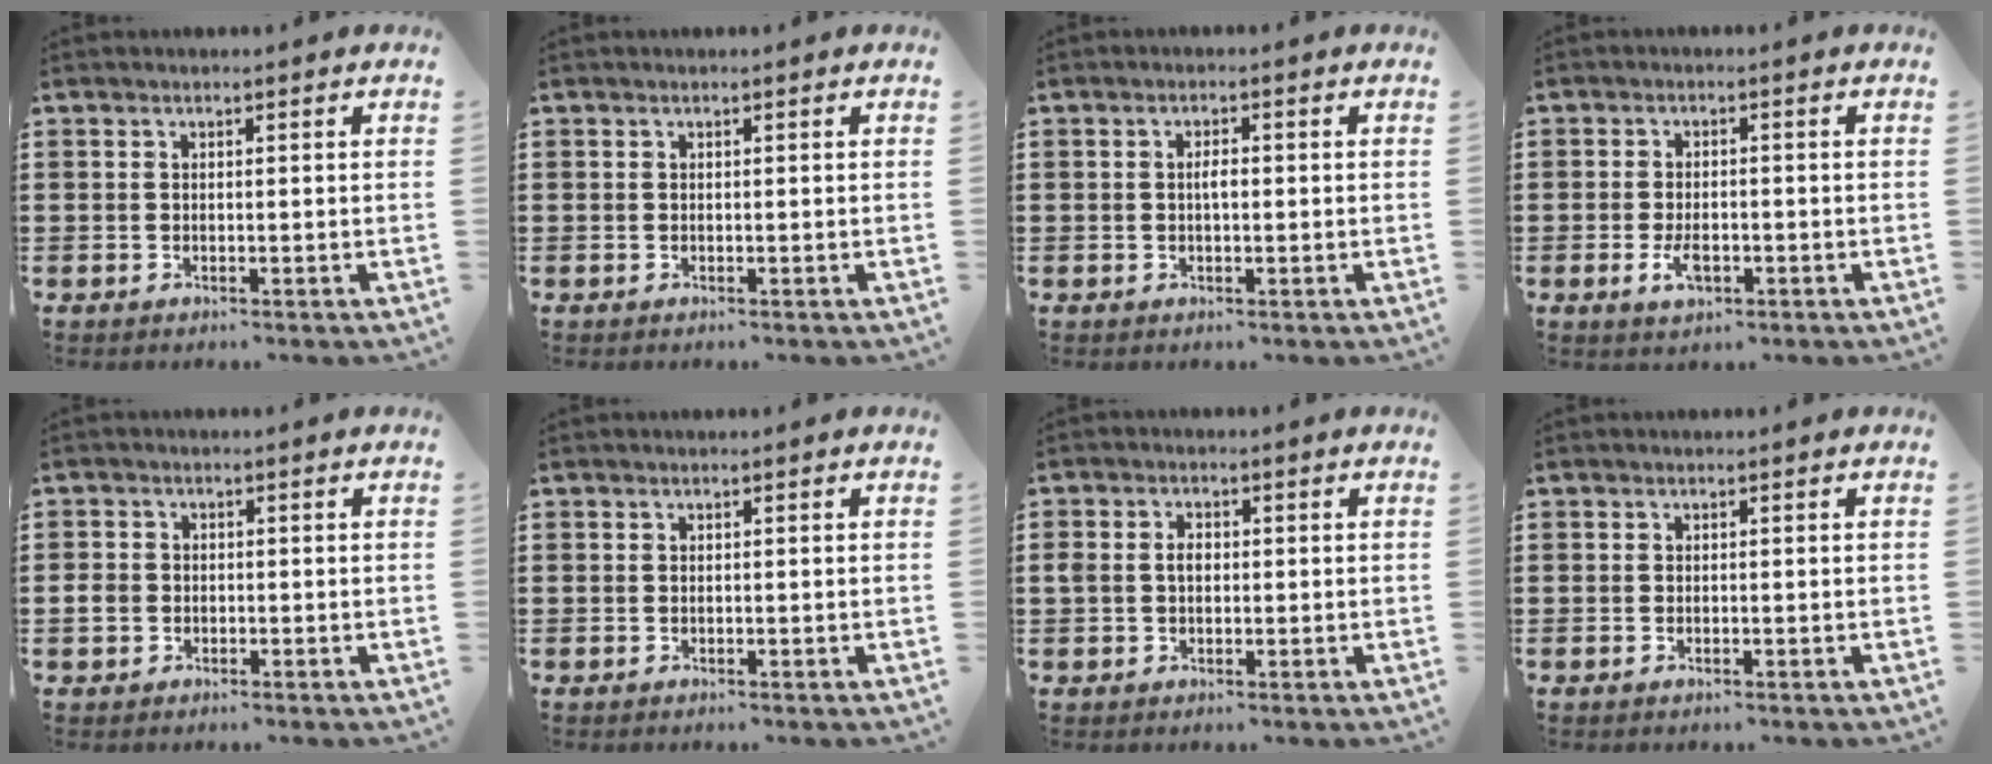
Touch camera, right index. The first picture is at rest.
{"total": 0.0}
{"total": 1.8, "force": [0.0, 0.6, 1.7], "torque": [-0.032, 0.002, -0.001]}
{"total": 3.5, "force": [-1.2, 1.7, 2.8], "torque": [-0.064, -0.004, -0.024]}
{"total": 2.4, "force": [-0.8, 1.9, 1.2], "torque": [-0.036, -0.003, -0.018]}
{"total": 0.0}
{"total": 2.4, "force": [0.2, 1.8, 1.7], "torque": [-0.035, 0.008, 0.002]}
{"total": 0.0}